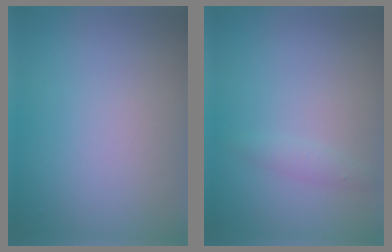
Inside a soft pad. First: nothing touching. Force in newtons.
{"total": 1.0, "press": 1.0, "slide": 0.1}